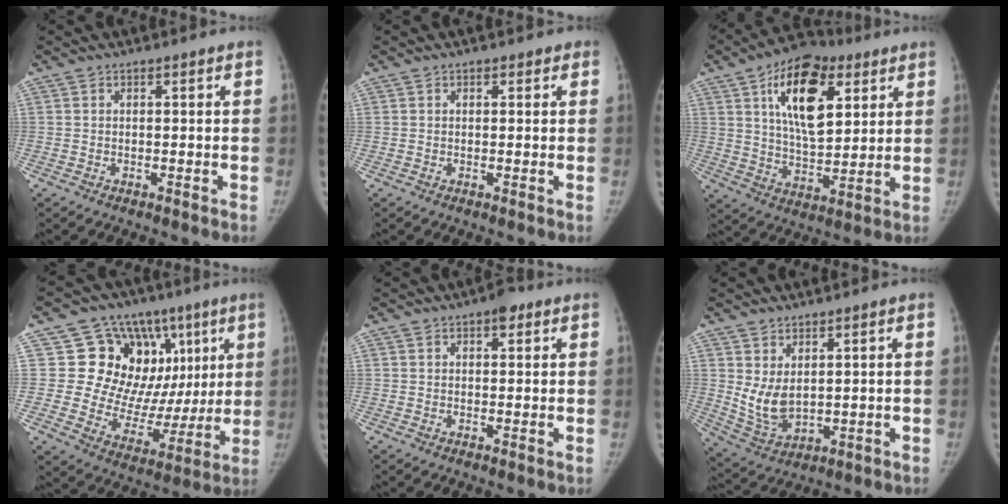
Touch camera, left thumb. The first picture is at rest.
{"total": 1.5, "force": [0.7, 1.3, 0.2], "torque": [0.021, 0.000, 0.001]}
{"total": 18.8, "force": [7.3, 9.8, 14.3], "torque": [-0.198, -0.023, 0.117]}
{"total": 20.3, "force": [7.1, 15.8, 10.6], "torque": [-0.072, 0.008, 0.124]}
{"total": 3.3, "force": [1.8, 1.9, 2.1], "torque": [-0.009, -0.002, 0.019]}
{"total": 7.3, "force": [2.0, 4.5, 5.4], "torque": [-0.093, -0.023, 0.058]}